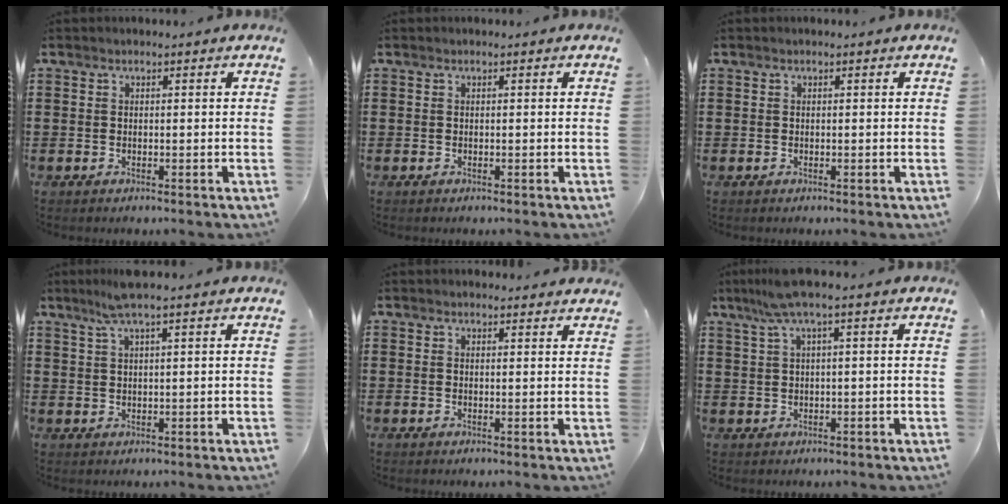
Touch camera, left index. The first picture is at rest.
{"total": 0.0}
{"total": 0.0}
{"total": 4.0, "force": [2.5, -0.1, 3.1], "torque": [-0.066, 0.004, 0.044]}
{"total": 1.2, "force": [1.2, 0.2, 0.1], "torque": [-0.004, 0.002, 0.024]}
{"total": 4.1, "force": [1.6, 0.2, 3.7], "torque": [-0.082, -0.001, 0.025]}